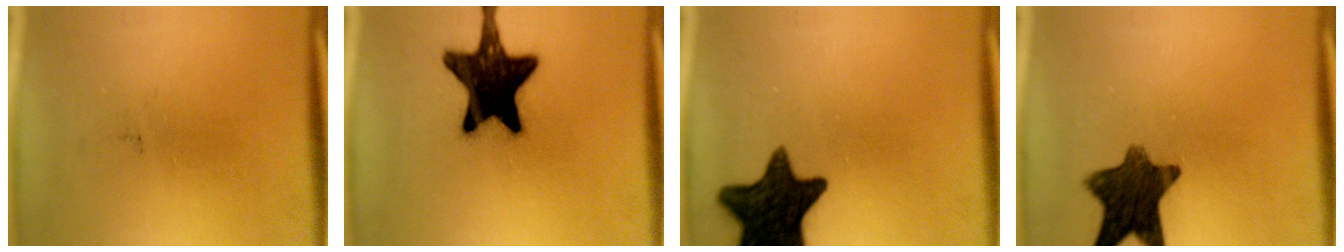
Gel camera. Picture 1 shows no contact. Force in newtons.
{"total": 18.1}
{"total": 15.2}
{"total": 10.7}